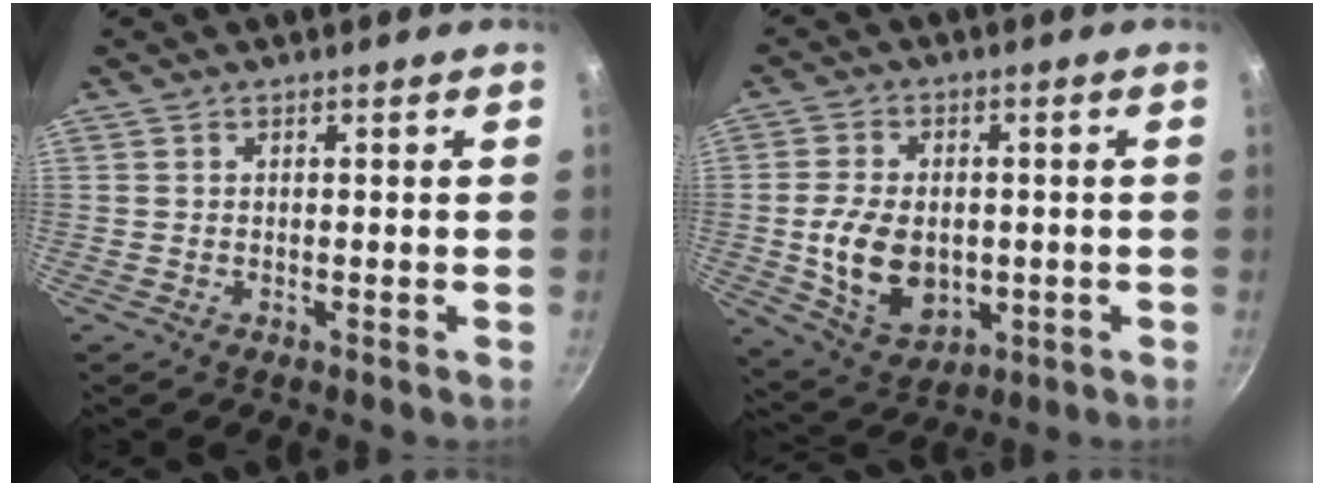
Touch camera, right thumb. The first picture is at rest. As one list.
[{"total": 12.2, "force": [-1.1, 8.5, 8.8], "torque": [-0.147, -0.003, -0.005]}]